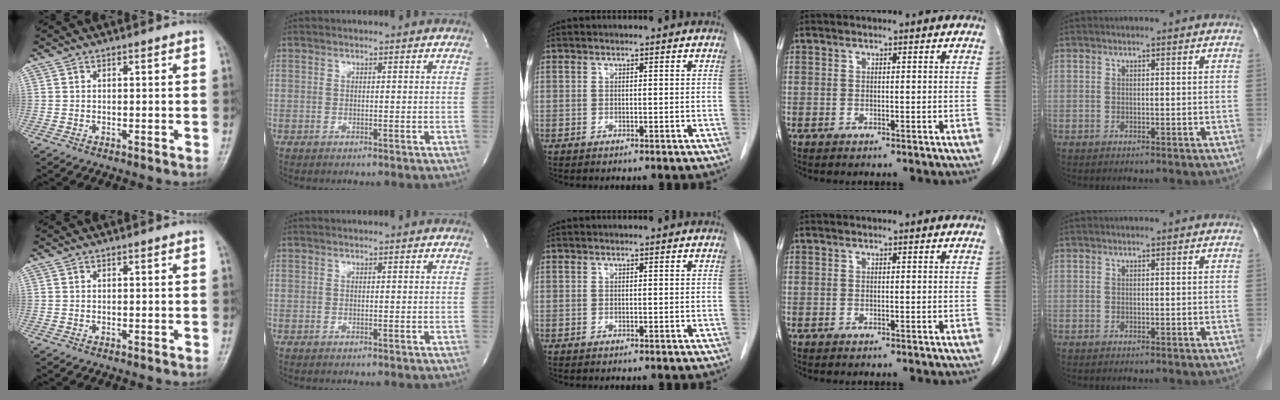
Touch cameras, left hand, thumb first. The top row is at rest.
{}